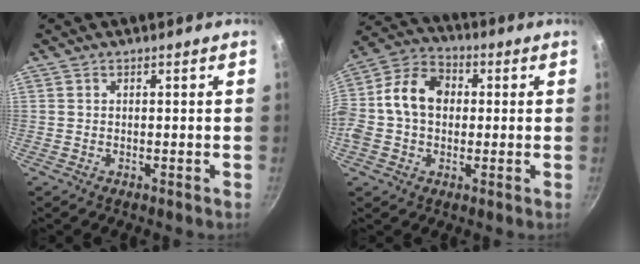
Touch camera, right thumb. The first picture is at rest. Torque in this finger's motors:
{"motor_torque": [2.08, 2.23, 1.08, -0.47, 0.15]}